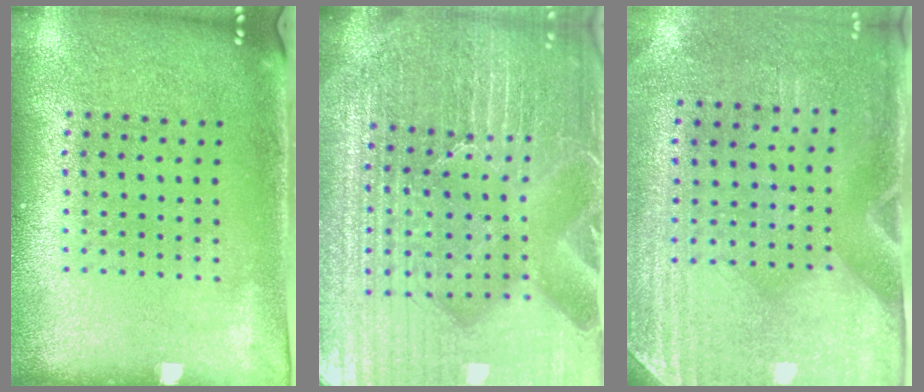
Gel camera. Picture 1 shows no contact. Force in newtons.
{"total": 6.6, "press": 5.9, "slide": 3.0}
{"total": 2.9, "press": 2.5, "slide": 1.4}